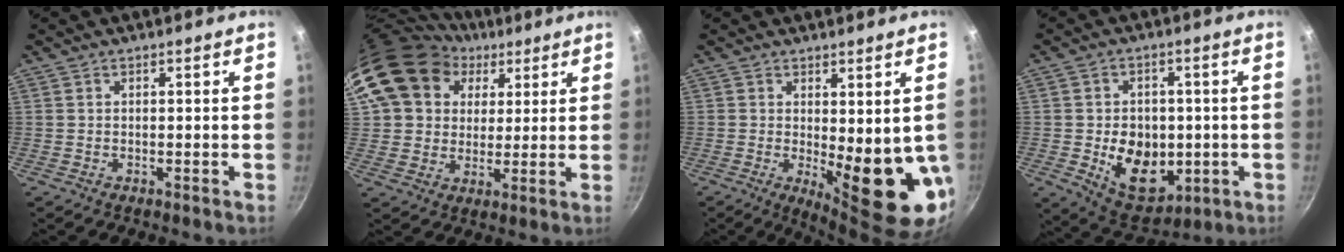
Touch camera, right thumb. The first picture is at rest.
{"total": 17.3, "force": [7.7, 13.8, 7.0], "torque": [-0.110, 0.006, 0.135]}
{"total": 12.4, "force": [-0.4, 4.3, 11.6], "torque": [-0.136, -0.025, 0.009]}
{"total": 13.9, "force": [-2.0, 10.3, 9.1], "torque": [-0.097, -0.005, -0.011]}